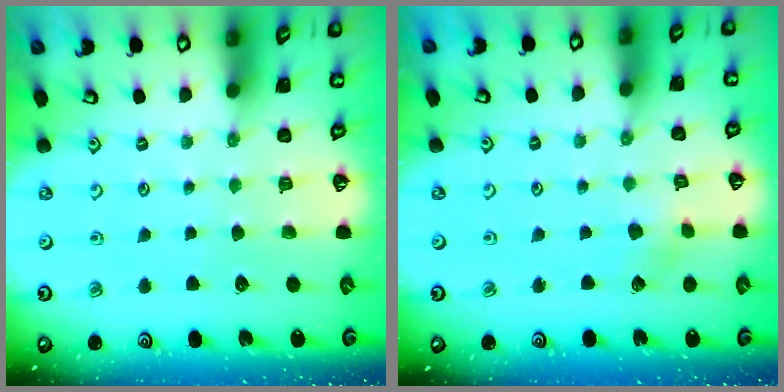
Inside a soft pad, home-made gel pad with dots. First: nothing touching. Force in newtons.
{"total": 2.3, "press": 2.2, "slide": 0.3}